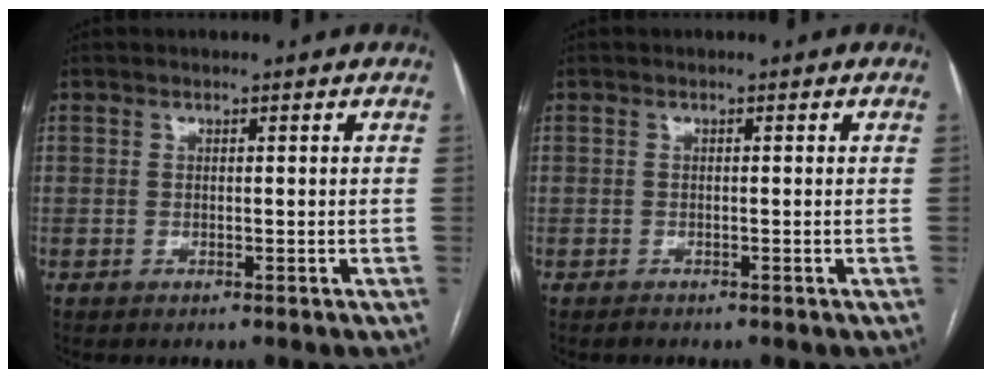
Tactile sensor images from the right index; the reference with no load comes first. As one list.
[{"total": 0.5, "force": [-0.5, 0.1, 0.2], "torque": [-0.006, 0.000, -0.008]}]